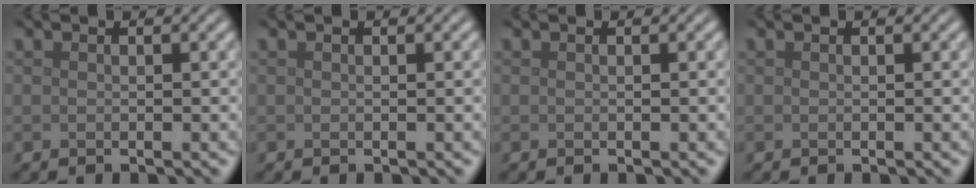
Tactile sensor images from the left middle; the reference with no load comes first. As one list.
[{"total": 0.0}, {"total": 0.0}, {"total": 0.0}]